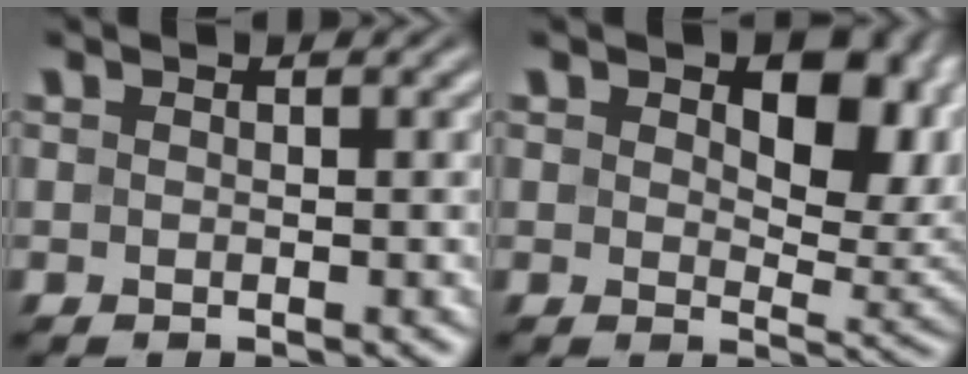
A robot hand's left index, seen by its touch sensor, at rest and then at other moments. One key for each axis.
{"total": 8.9, "fx": 2.5, "fy": 4.9, "fz": 7.0, "tx": -0.101, "ty": -0.009, "tz": 0.037}